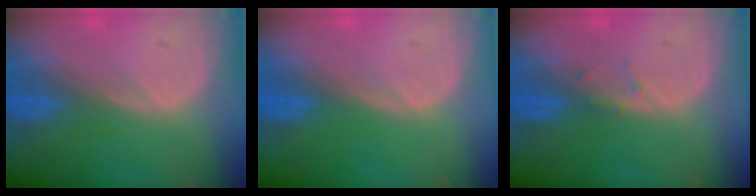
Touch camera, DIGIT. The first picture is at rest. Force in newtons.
{"total": 0.0}
{"total": 0.8, "press": 0.8, "slide": 0.2}